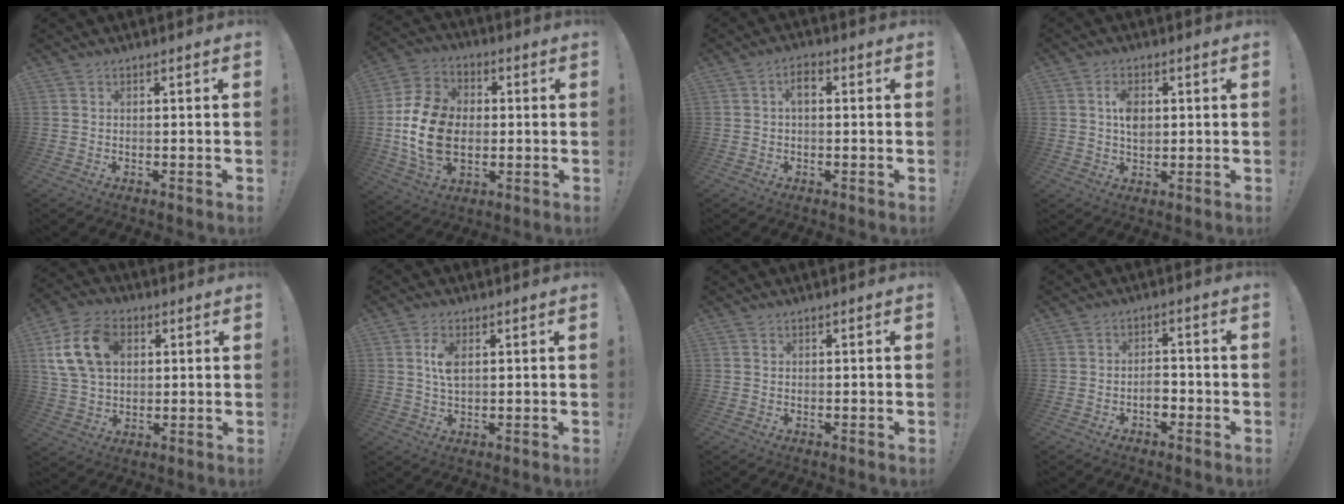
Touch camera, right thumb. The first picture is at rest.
{"total": 19.0, "force": [-1.6, 13.9, 12.9], "torque": [-0.239, 0.020, -0.022]}
{"total": 3.3, "force": [0.3, 1.7, 2.8], "torque": [-0.052, 0.011, 0.003]}
{"total": 5.9, "force": [0.9, 3.6, 4.5], "torque": [-0.058, -0.002, 0.013]}
{"total": 15.9, "force": [5.1, 11.2, 10.1], "torque": [-0.188, -0.004, 0.099]}
{"total": 5.2, "force": [1.3, 2.5, 4.4], "torque": [-0.083, -0.003, 0.017]}
{"total": 0.0}
{"total": 4.3, "force": [-2.0, 2.6, 2.7], "torque": [-0.038, 0.006, -0.036]}